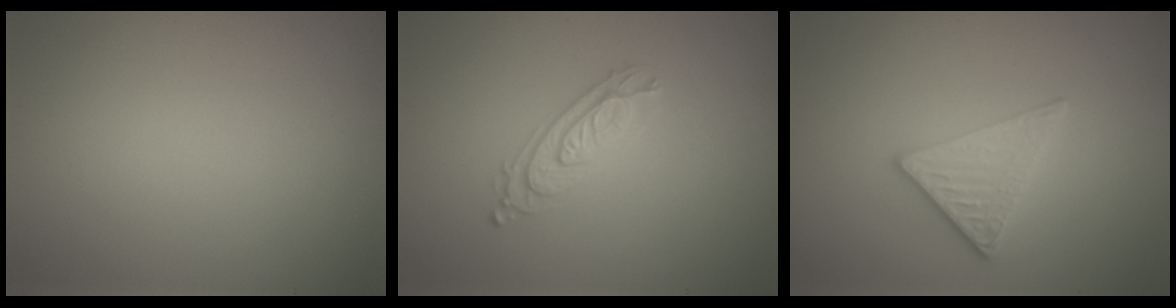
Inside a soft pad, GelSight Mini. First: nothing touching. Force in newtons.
{"total": 2.6, "press": 2.3, "slide": 1.3}
{"total": 2.8, "press": 2.5, "slide": 1.3}